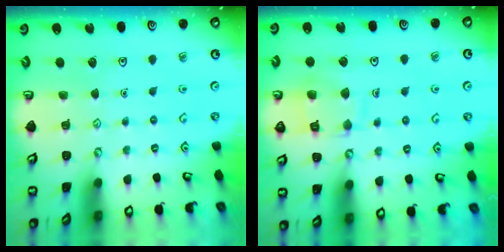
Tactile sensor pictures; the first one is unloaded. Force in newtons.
{"total": 10.6, "press": 10.6, "slide": 1.0}